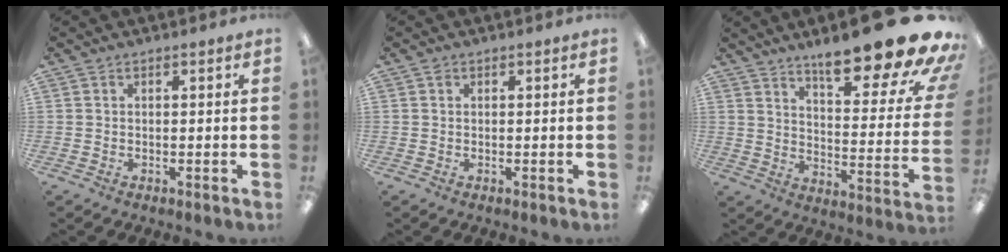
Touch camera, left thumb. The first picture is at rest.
{"total": 0.5, "force": [0.2, 0.4, 0.2], "torque": [-0.004, 0.004, 0.004]}
{"total": 21.0, "force": [15.4, 4.2, 13.6], "torque": [-0.185, -0.123, 0.245]}